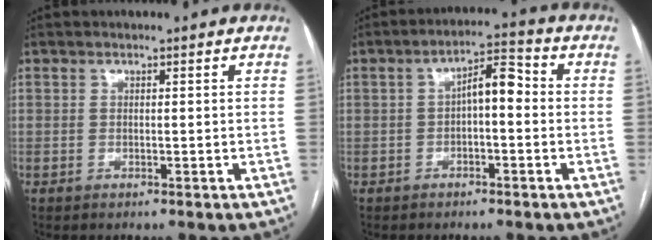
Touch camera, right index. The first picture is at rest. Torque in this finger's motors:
{"motor_torque": [0.89, -0.21, 0.30, 0.08]}